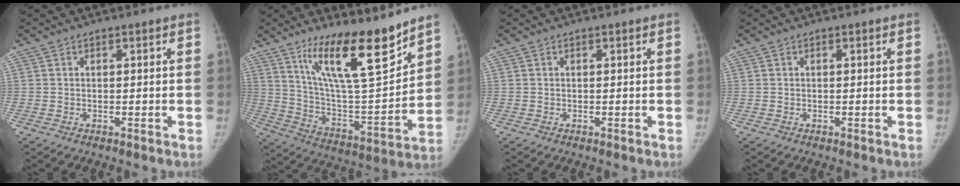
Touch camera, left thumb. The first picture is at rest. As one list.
[{"total": 19.4, "force": [13.6, 4.3, 13.2], "torque": [-0.184, -0.091, 0.240]}, {"total": 0.0}, {"total": 0.0}]